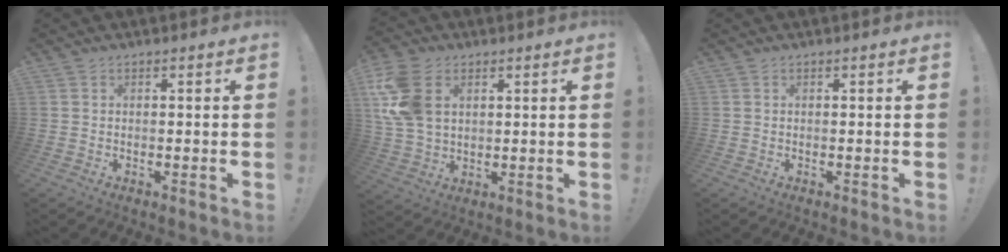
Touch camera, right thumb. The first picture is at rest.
{"total": 14.4, "force": [4.6, 9.9, 9.3], "torque": [-0.198, -0.004, 0.094]}
{"total": 0.0}